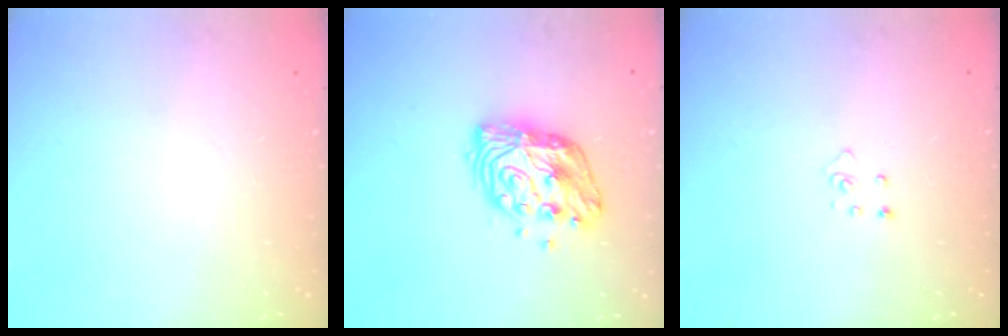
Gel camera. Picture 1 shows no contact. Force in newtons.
{"total": 12.7, "press": 12.6, "slide": 1.0}
{"total": 3.2, "press": 3.2, "slide": 0.2}